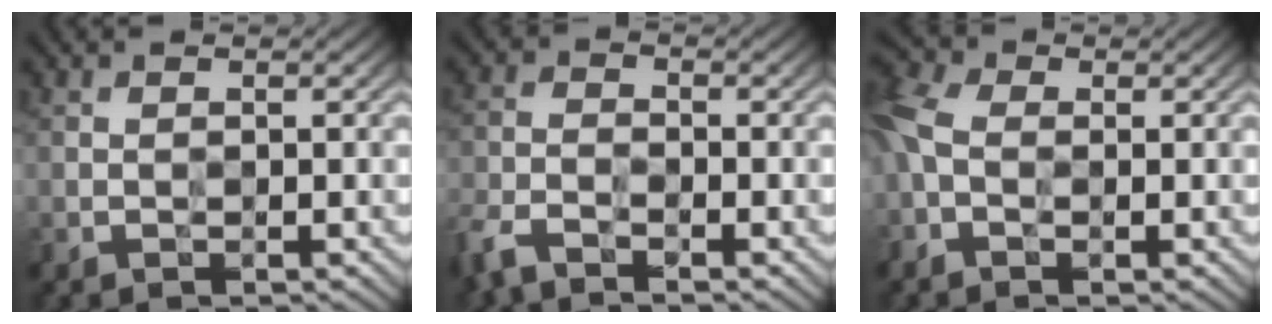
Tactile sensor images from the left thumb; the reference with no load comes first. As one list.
[{"total": 4.6, "force": [-3.8, 1.2, 2.3], "torque": [-0.054, -0.009, -0.091]}, {"total": 6.6, "force": [-0.6, 4.1, 5.1], "torque": [-0.151, 0.008, -0.024]}]